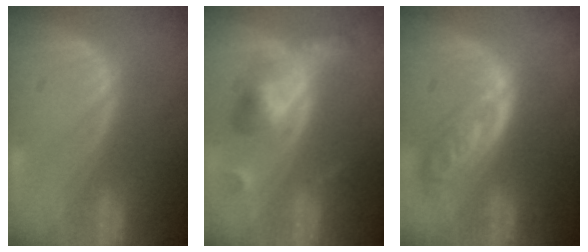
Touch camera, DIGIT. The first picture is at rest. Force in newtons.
{"total": 5.8, "press": 5.8, "slide": 0.2}
{"total": 6.3, "press": 5.6, "slide": 2.8}